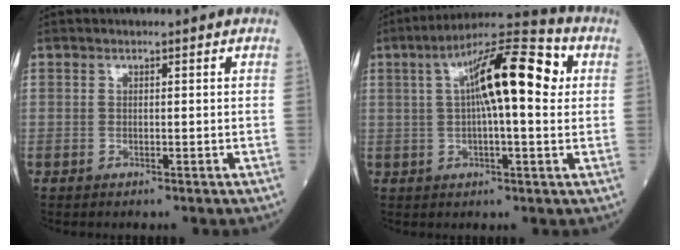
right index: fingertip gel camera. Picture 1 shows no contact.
{"total": 13.8, "force": [3.0, 2.6, 13.2], "torque": [-0.219, 0.038, 0.041]}